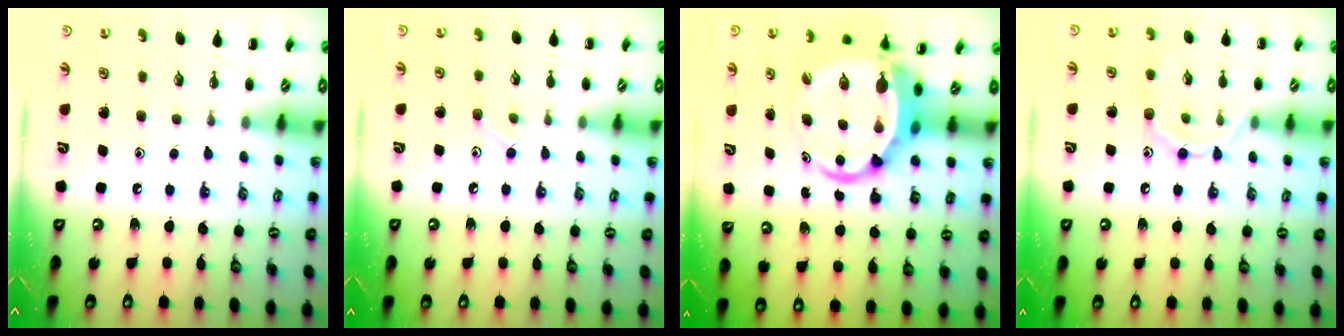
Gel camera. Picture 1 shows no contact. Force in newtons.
{"total": 6.6, "press": 6.2, "slide": 2.3}
{"total": 6.9, "press": 6.6, "slide": 1.9}
{"total": 8.8, "press": 8.8, "slide": 0.7}